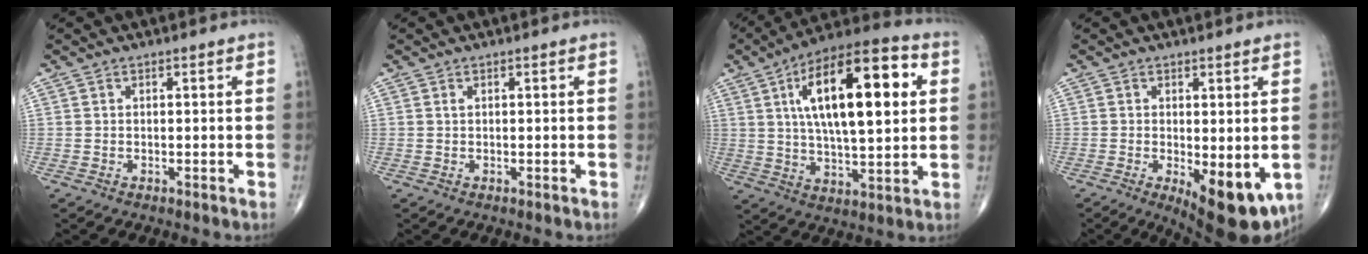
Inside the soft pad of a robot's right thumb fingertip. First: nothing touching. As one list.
[{"total": 0.0}, {"total": 22.4, "force": [5.5, 8.6, 19.9], "torque": [-0.307, 0.004, 0.082]}, {"total": 11.0, "force": [-2.8, 4.3, 9.7], "torque": [-0.120, -0.023, -0.026]}]